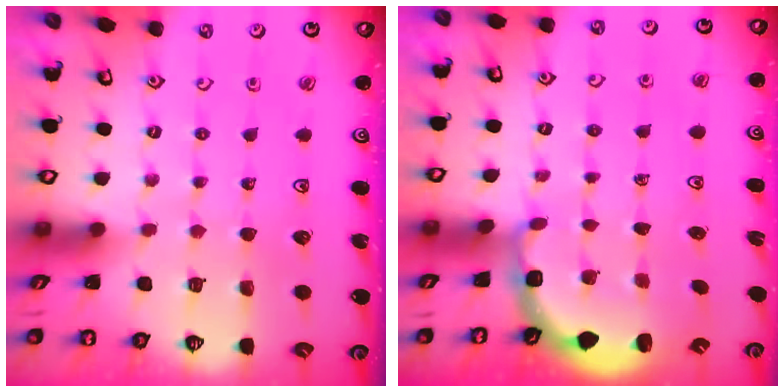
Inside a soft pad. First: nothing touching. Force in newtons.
{"total": 2.7, "press": 2.3, "slide": 1.4}